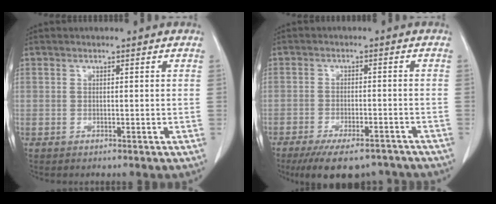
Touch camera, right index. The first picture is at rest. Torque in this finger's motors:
{"motor_torque": [1.09, -1.05, 0.20, 0.10]}